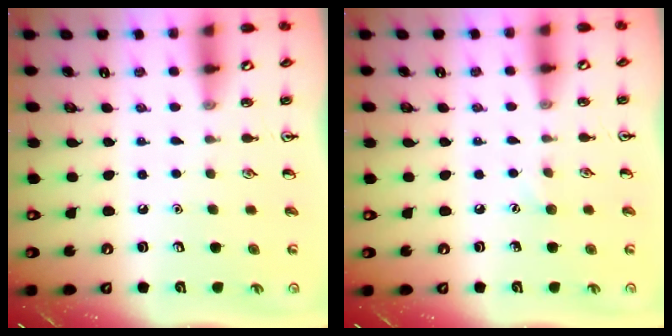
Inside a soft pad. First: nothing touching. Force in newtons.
{"total": 3.9, "press": 3.7, "slide": 1.2}